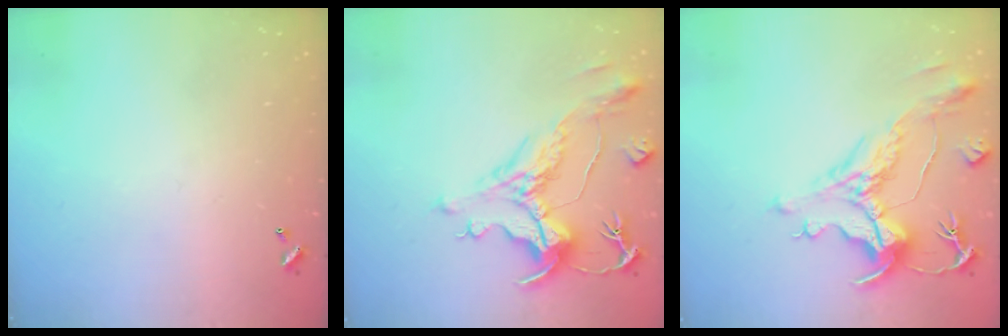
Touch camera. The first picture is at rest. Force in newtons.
{"total": 1.9, "press": 0.8, "slide": 1.7}
{"total": 1.9, "press": 0.8, "slide": 1.7}